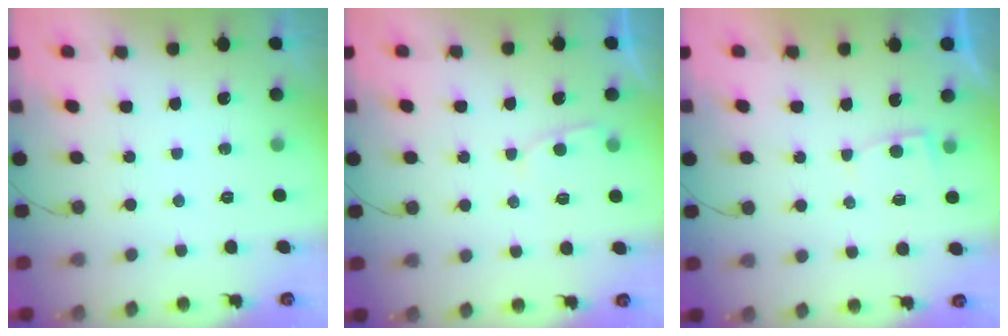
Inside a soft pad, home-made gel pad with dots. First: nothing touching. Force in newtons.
{"total": 2.9, "press": 2.8, "slide": 0.3}
{"total": 2.2, "press": 2.2, "slide": 0.3}